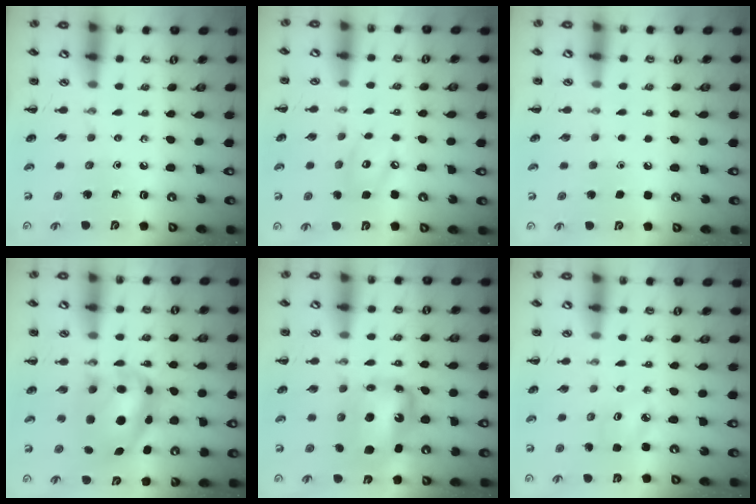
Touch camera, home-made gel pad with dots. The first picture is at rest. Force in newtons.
{"total": 6.7, "press": 6.6, "slide": 0.9}
{"total": 1.7, "press": 1.7, "slide": 0.1}
{"total": 7.9, "press": 7.7, "slide": 1.8}
{"total": 10.2, "press": 9.8, "slide": 2.9}
{"total": 2.8, "press": 2.7, "slide": 0.6}